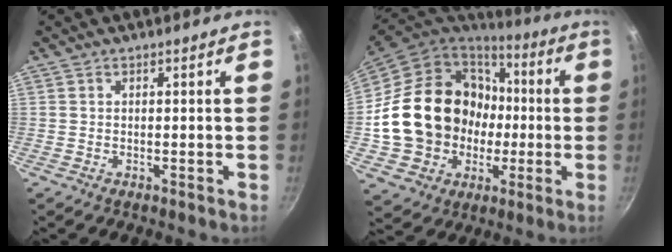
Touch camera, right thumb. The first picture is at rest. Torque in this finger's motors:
{"motor_torque": [0.47, 2.80, 1.66, -1.10, 0.55]}